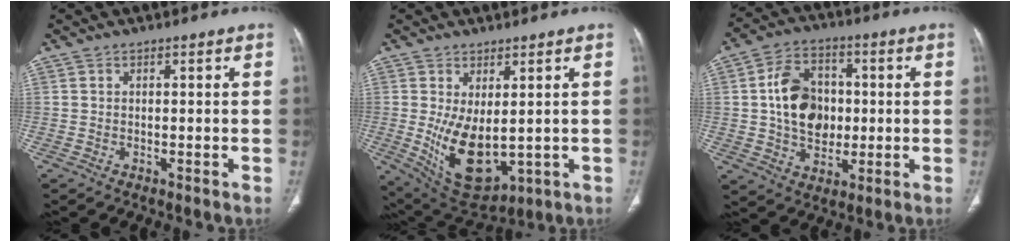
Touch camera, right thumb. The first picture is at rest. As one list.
[{"total": 11.5, "force": [-0.4, 5.9, 9.9], "torque": [-0.163, -0.023, 0.023]}, {"total": 13.4, "force": [0.7, 10.0, 9.0], "torque": [-0.127, 0.012, 0.014]}]